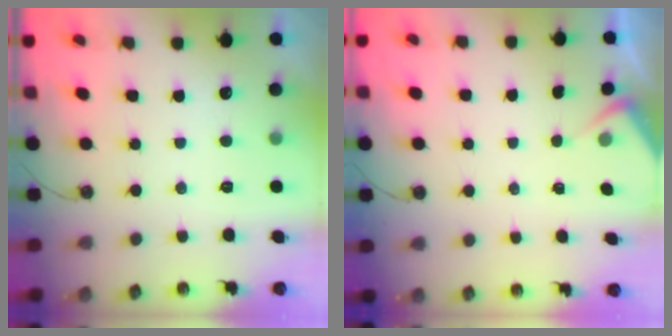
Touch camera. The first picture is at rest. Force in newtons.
{"total": 2.8, "press": 2.7, "slide": 0.4}